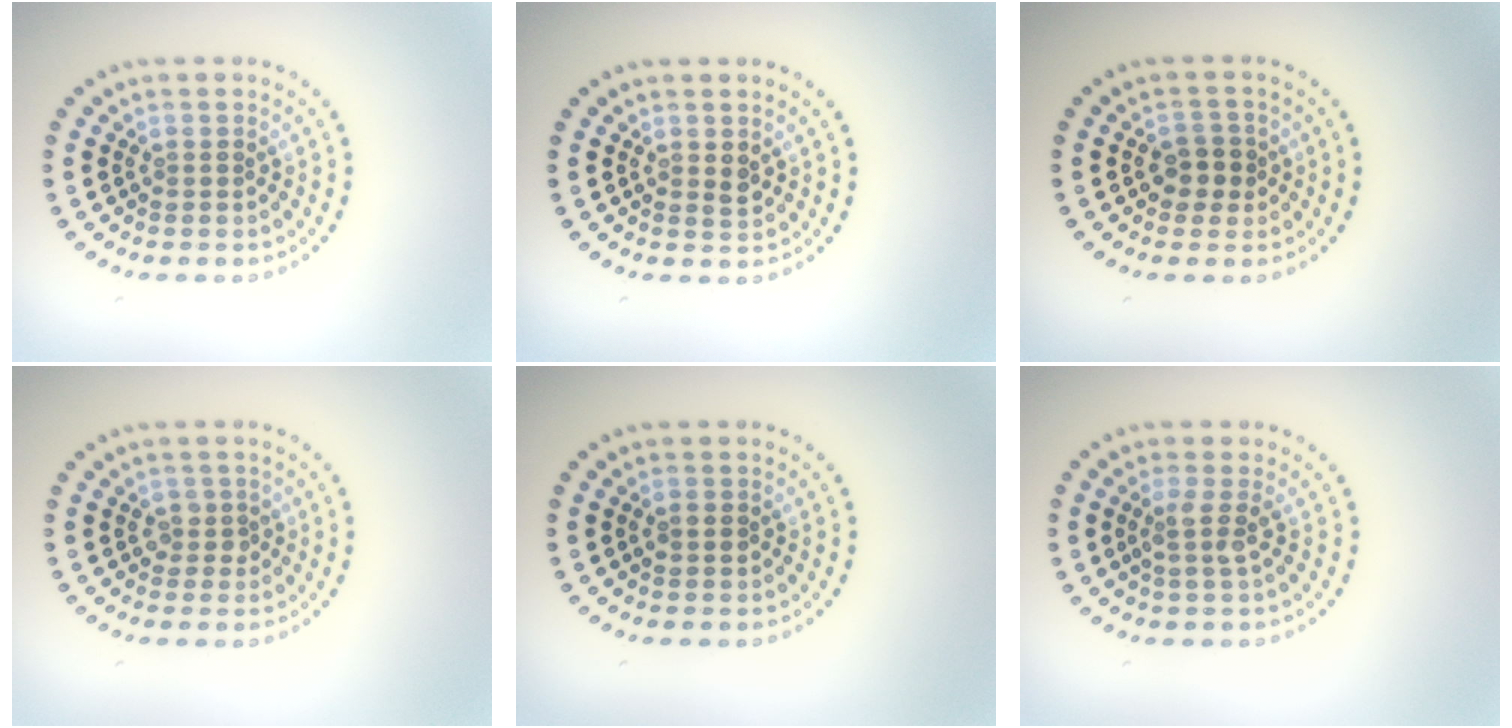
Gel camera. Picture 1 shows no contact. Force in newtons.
{"total": 1.1, "press": 1.0, "slide": 0.2}
{"total": 2.1, "press": 2.0, "slide": 0.6}
{"total": 1.2, "press": 1.1, "slide": 0.6}
{"total": 1.1, "press": 1.1, "slide": 0.1}
{"total": 1.8, "press": 1.3, "slide": 1.3}